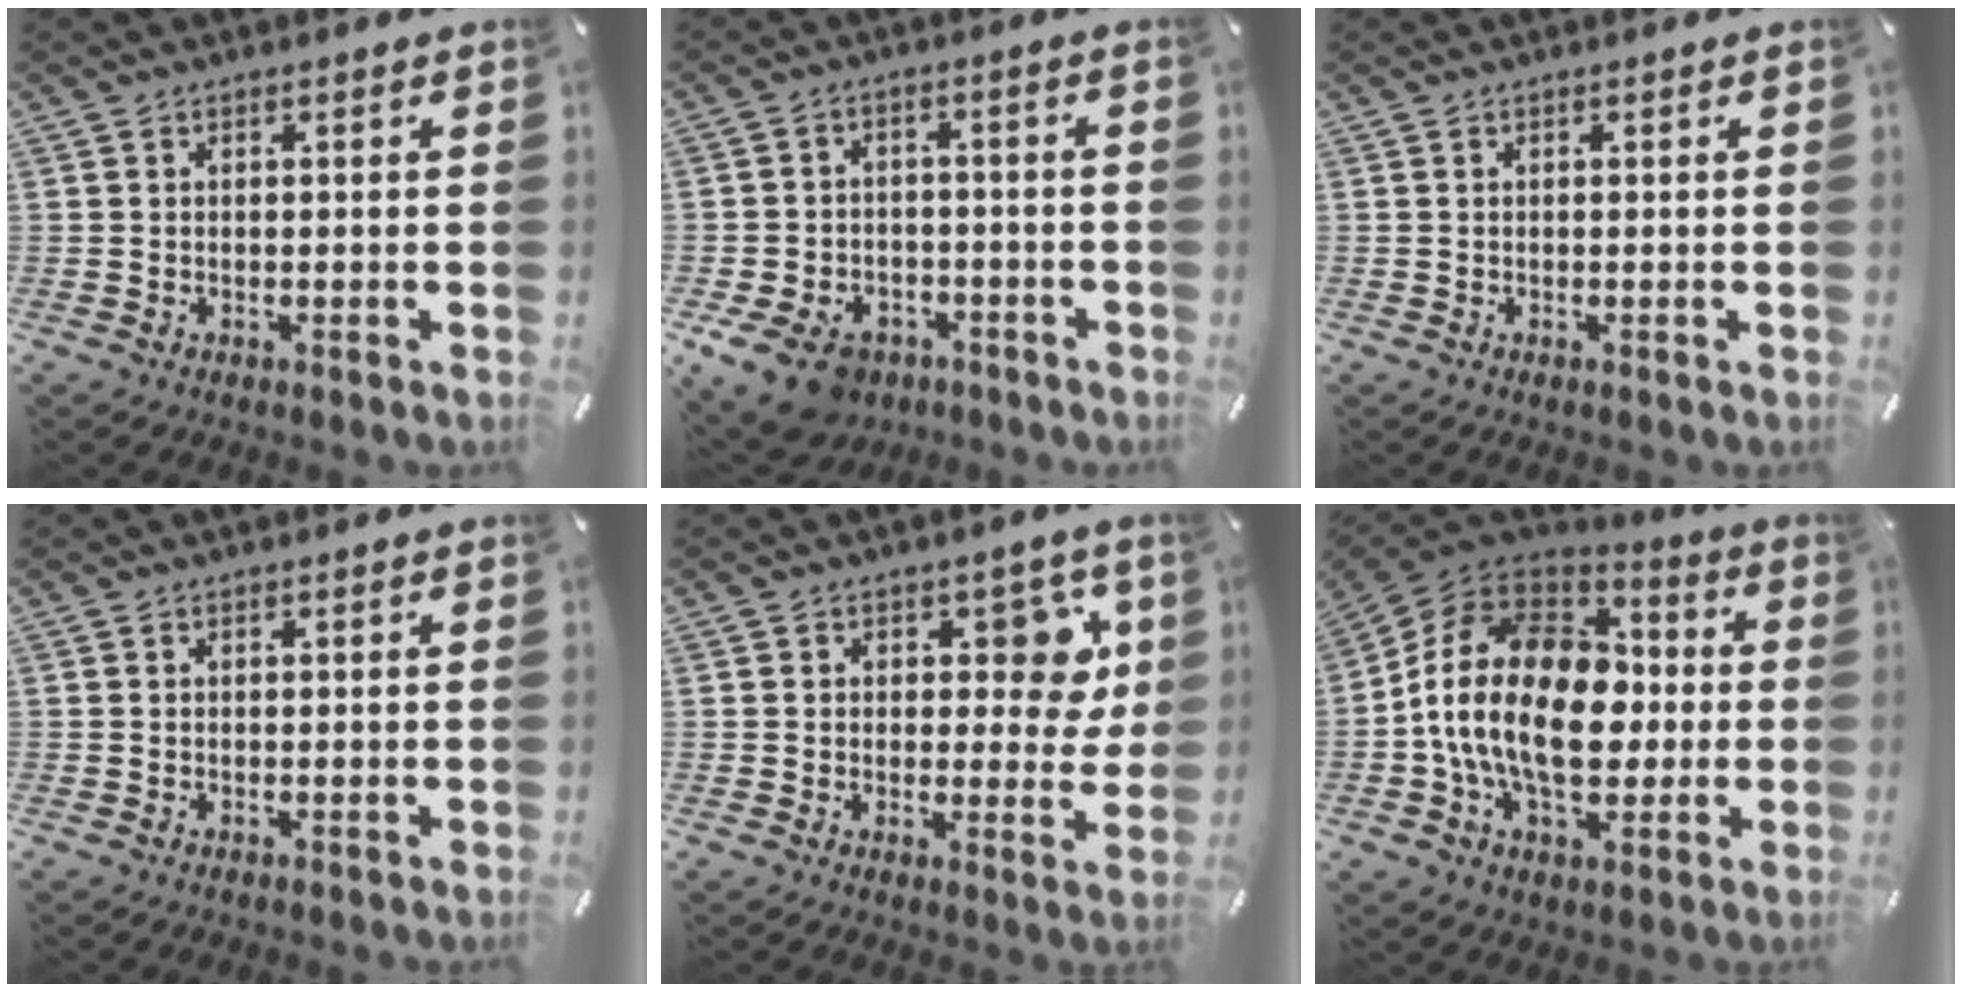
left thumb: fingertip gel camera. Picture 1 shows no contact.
{"total": 9.7, "force": [-6.2, 6.0, 4.3], "torque": [-0.093, 0.036, -0.113]}
{"total": 0.0}
{"total": 0.0}
{"total": 9.8, "force": [4.1, 6.1, 6.4], "torque": [-0.064, -0.021, 0.068]}
{"total": 22.1, "force": [-3.1, 15.1, 15.8], "torque": [-0.305, 0.023, -0.050]}